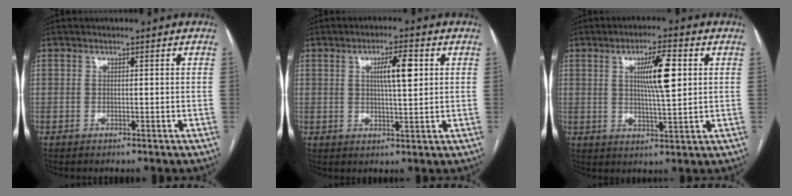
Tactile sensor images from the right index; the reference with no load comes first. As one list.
[{"total": 5.7, "force": [1.7, 0.9, 5.4], "torque": [-0.092, 0.007, 0.029]}, {"total": 8.0, "force": [2.1, 0.9, 7.7], "torque": [-0.131, 0.004, 0.036]}]